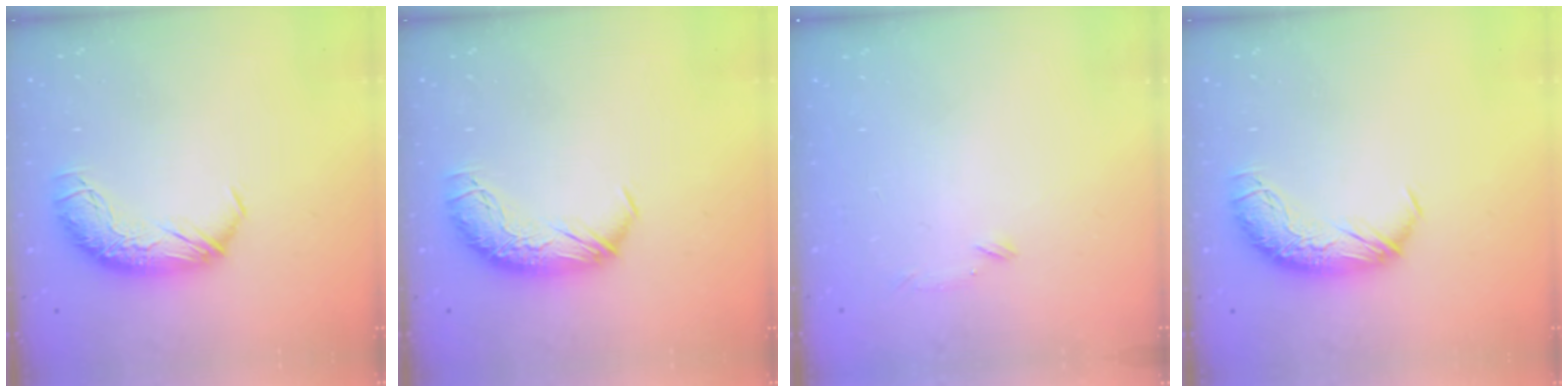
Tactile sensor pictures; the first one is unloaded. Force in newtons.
{"total": 0.0}
{"total": 7.2, "press": 7.1, "slide": 0.8}
{"total": 0.0}